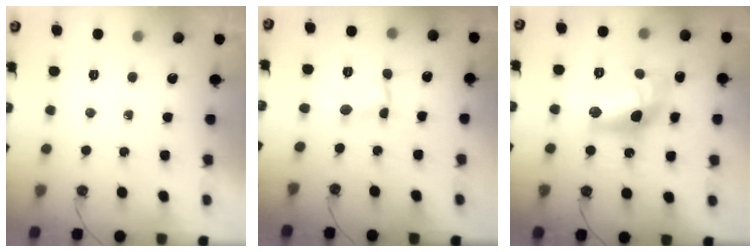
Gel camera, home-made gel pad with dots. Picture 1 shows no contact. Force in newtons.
{"total": 1.9, "press": 1.9, "slide": 0.0}
{"total": 15.2, "press": 15.1, "slide": 1.1}